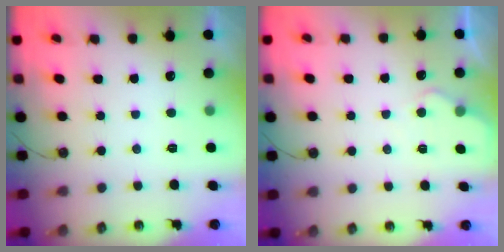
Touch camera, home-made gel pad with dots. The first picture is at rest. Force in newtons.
{"total": 3.8, "press": 3.8, "slide": 0.4}